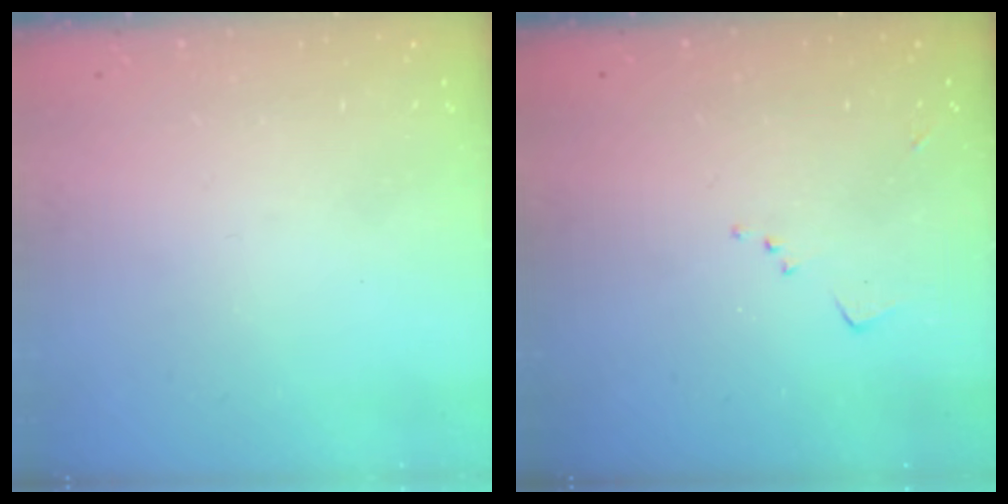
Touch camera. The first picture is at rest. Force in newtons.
{"total": 6.8, "press": 6.7, "slide": 0.8}